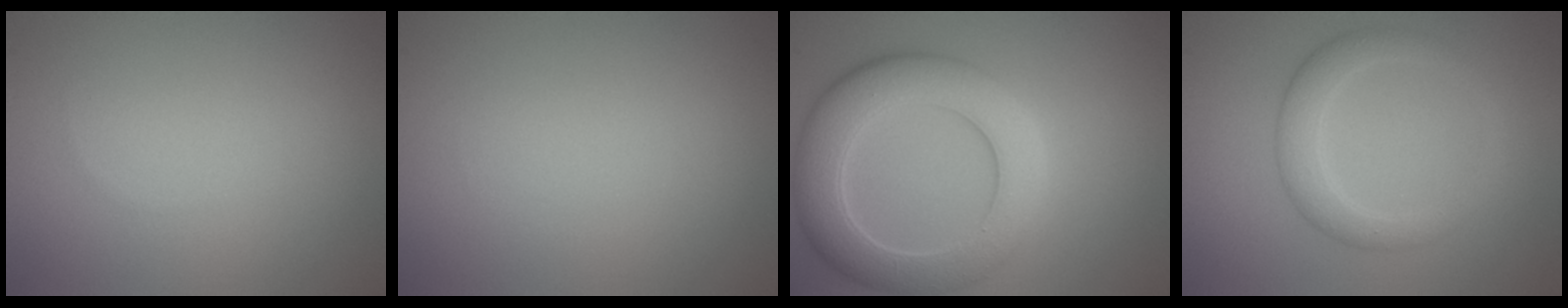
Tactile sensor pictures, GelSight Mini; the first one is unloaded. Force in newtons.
{"total": 0.0}
{"total": 7.4, "press": 7.4, "slide": 0.5}
{"total": 2.2, "press": 2.2, "slide": 0.2}